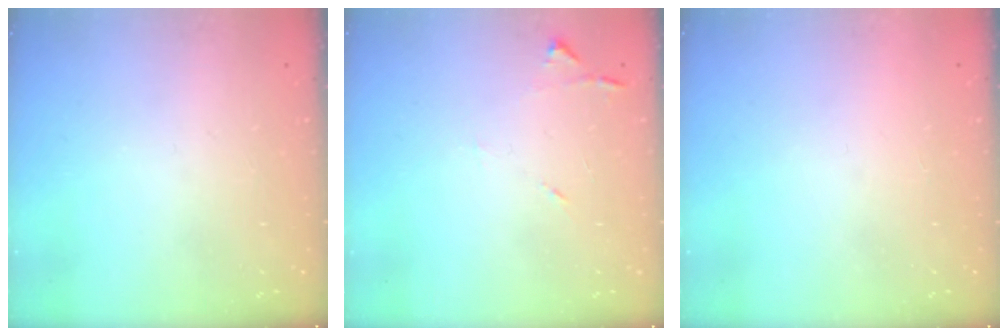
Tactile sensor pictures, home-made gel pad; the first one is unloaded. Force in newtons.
{"total": 6.7, "press": 6.7, "slide": 0.7}
{"total": 1.5, "press": 1.5, "slide": 0.1}